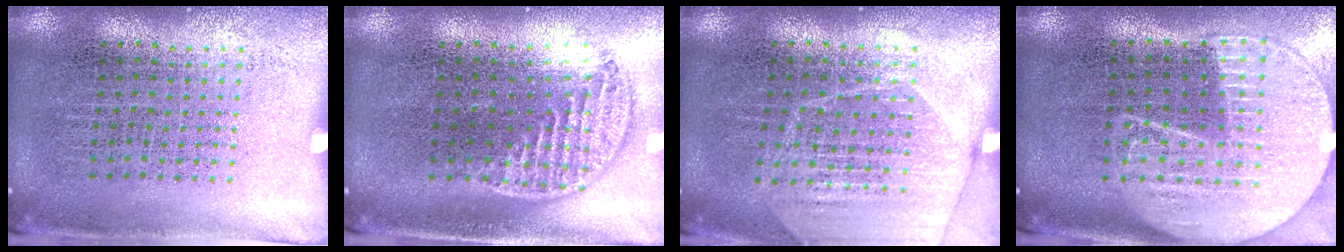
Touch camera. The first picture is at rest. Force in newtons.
{"total": 1.3, "press": 1.1, "slide": 0.7}
{"total": 1.7, "press": 1.6, "slide": 0.5}
{"total": 2.1, "press": 1.9, "slide": 1.0}